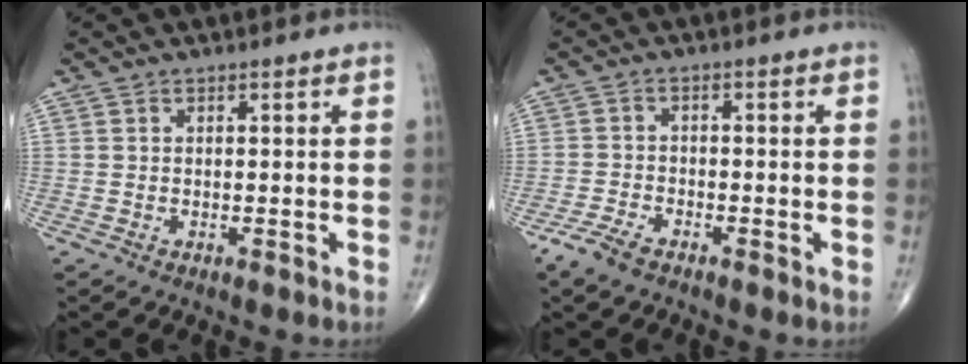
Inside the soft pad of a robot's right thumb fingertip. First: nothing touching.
{"total": 4.2, "force": [-3.0, 1.5, 2.5], "torque": [-0.056, 0.001, -0.062]}